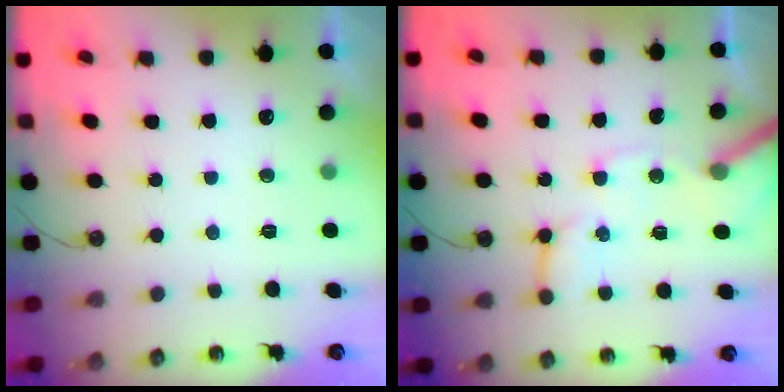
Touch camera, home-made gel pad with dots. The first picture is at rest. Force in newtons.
{"total": 11.3, "press": 11.2, "slide": 1.3}